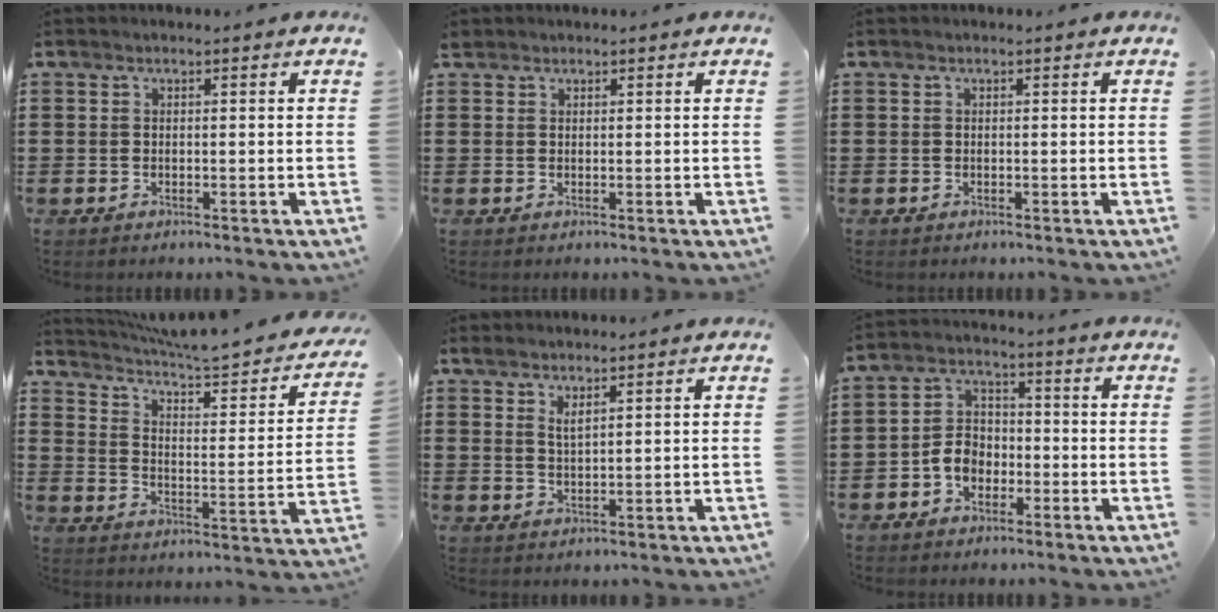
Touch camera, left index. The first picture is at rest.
{"total": 0.9, "force": [0.8, 0.5, 0.1], "torque": [-0.005, 0.003, 0.015]}
{"total": 0.0}
{"total": 4.5, "force": [4.1, 0.2, 1.9], "torque": [-0.061, -0.040, 0.060]}
{"total": 2.3, "force": [1.7, 0.5, 1.5], "torque": [-0.033, 0.004, 0.031]}
{"total": 4.9, "force": [-2.3, 3.6, 2.3], "torque": [-0.063, 0.009, -0.051]}